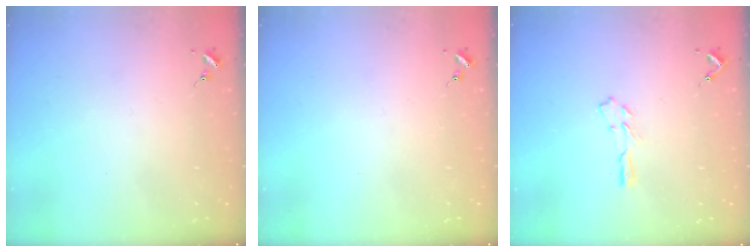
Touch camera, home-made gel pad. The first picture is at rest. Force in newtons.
{"total": 0.0}
{"total": 3.6, "press": 3.6, "slide": 0.4}